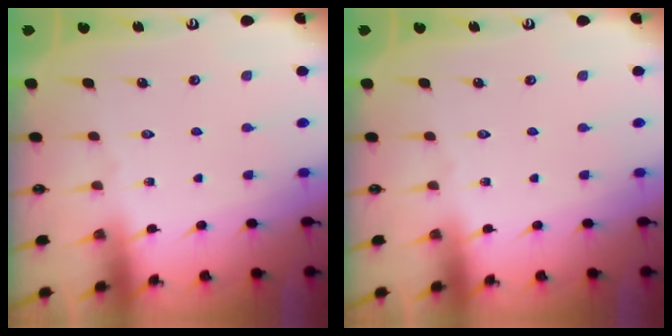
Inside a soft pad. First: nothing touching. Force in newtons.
{"total": 0.0}